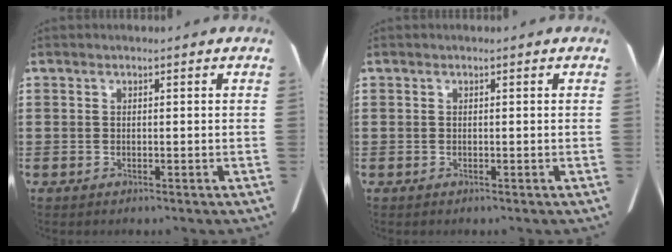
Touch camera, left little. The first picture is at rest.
{"total": 0.0}